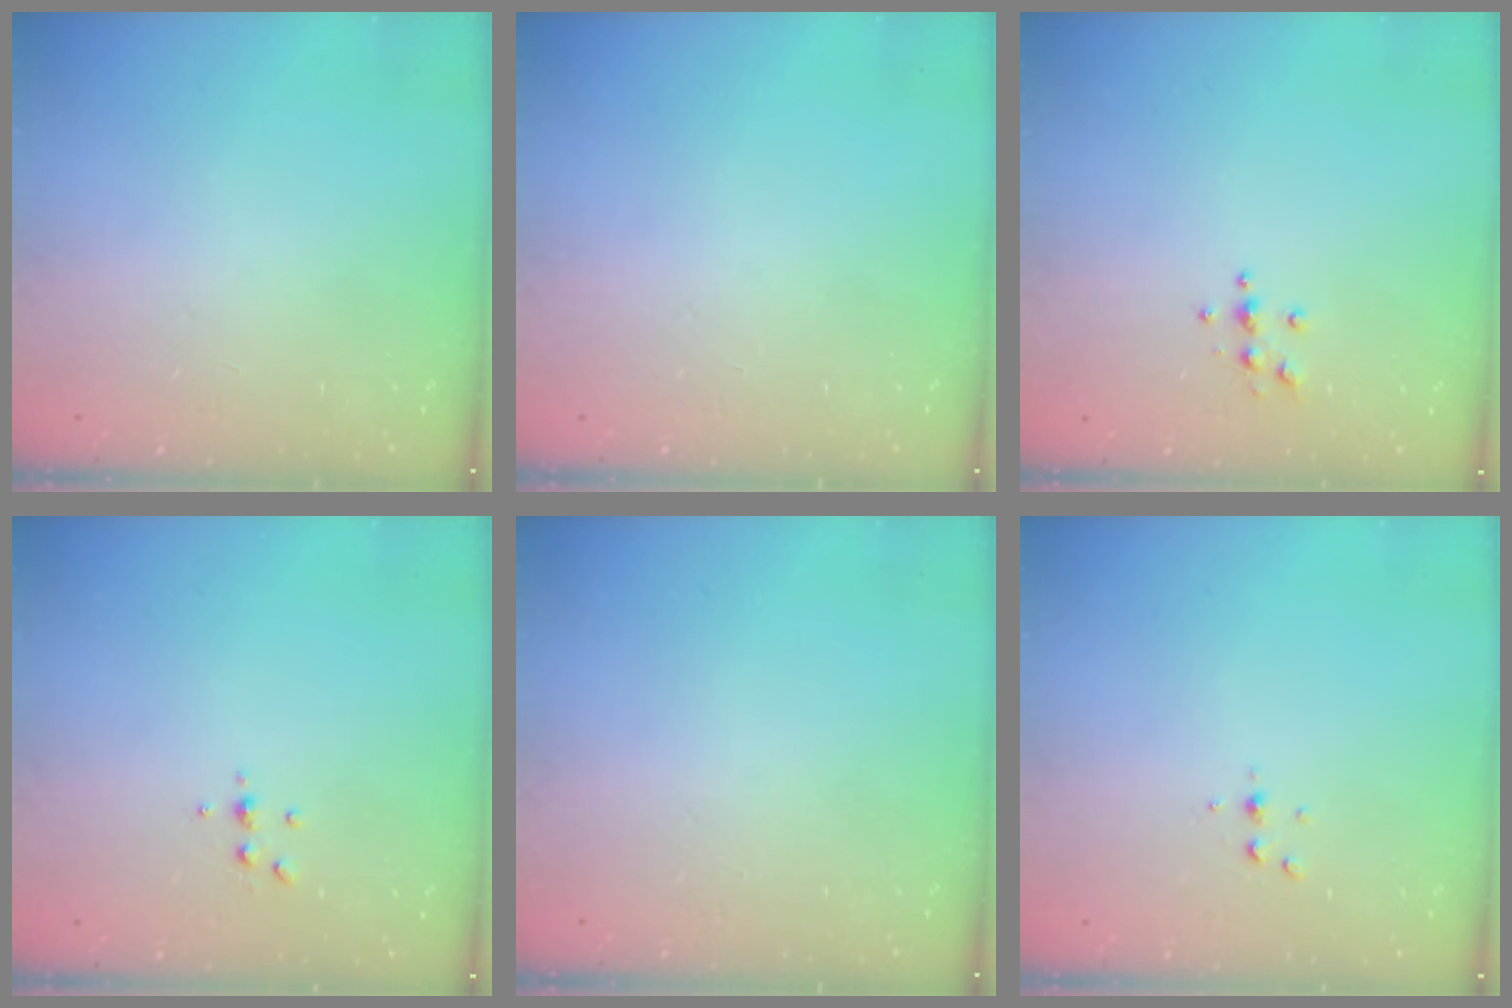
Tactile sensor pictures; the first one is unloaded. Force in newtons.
{"total": 0.0}
{"total": 3.9, "press": 3.8, "slide": 0.4}
{"total": 3.8, "press": 3.7, "slide": 0.5}
{"total": 0.0}
{"total": 2.5, "press": 2.4, "slide": 0.2}